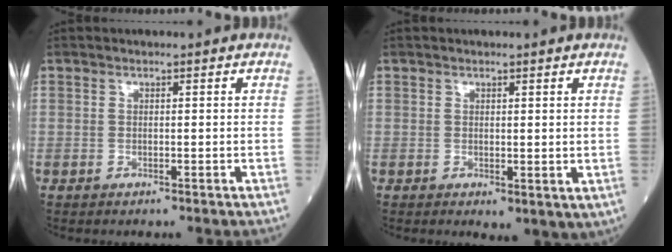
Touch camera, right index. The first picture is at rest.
{"total": 3.1, "force": [0.2, 1.7, 2.6], "torque": [-0.037, -0.012, 0.013]}